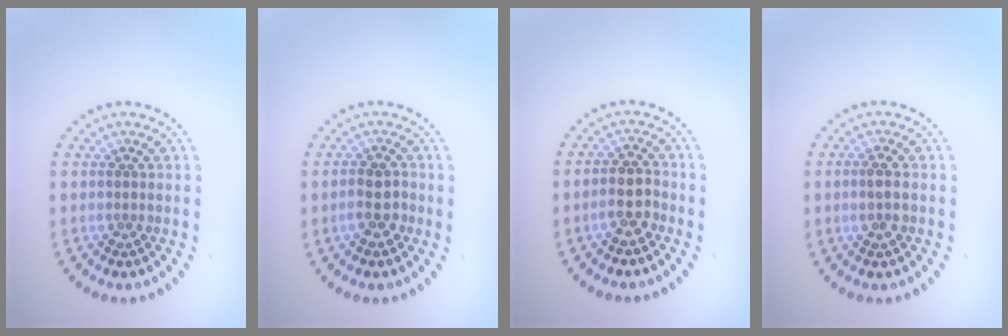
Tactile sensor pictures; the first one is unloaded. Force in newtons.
{"total": 2.3, "press": 2.2, "slide": 0.7}
{"total": 2.5, "press": 2.2, "slide": 1.1}
{"total": 1.7, "press": 1.7, "slide": 0.4}